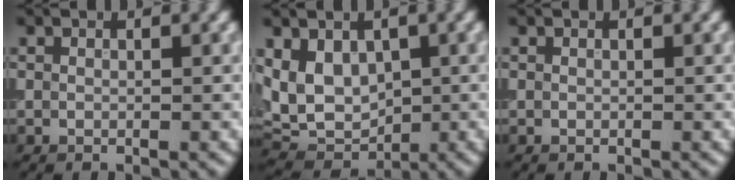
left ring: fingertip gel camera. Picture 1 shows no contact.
{"total": 5.7, "force": [1.0, 4.3, 3.7], "torque": [-0.075, -0.010, 0.012]}
{"total": 0.0}